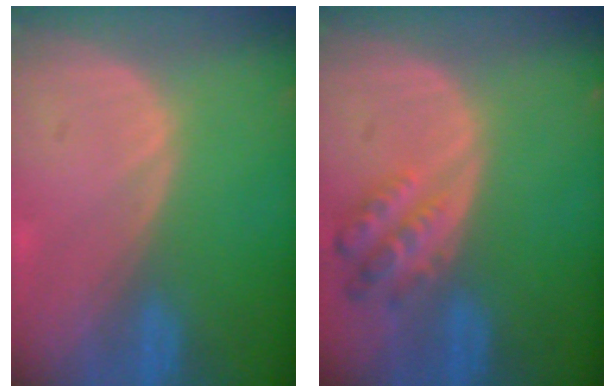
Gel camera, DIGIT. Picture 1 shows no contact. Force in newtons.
{"total": 5.1, "press": 4.8, "slide": 1.7}